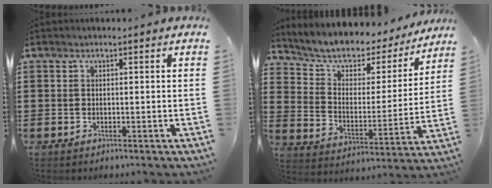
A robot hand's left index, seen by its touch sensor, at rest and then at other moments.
{"total": 5.6, "force": [4.7, 2.7, 1.4], "torque": [-0.053, -0.042, 0.077]}